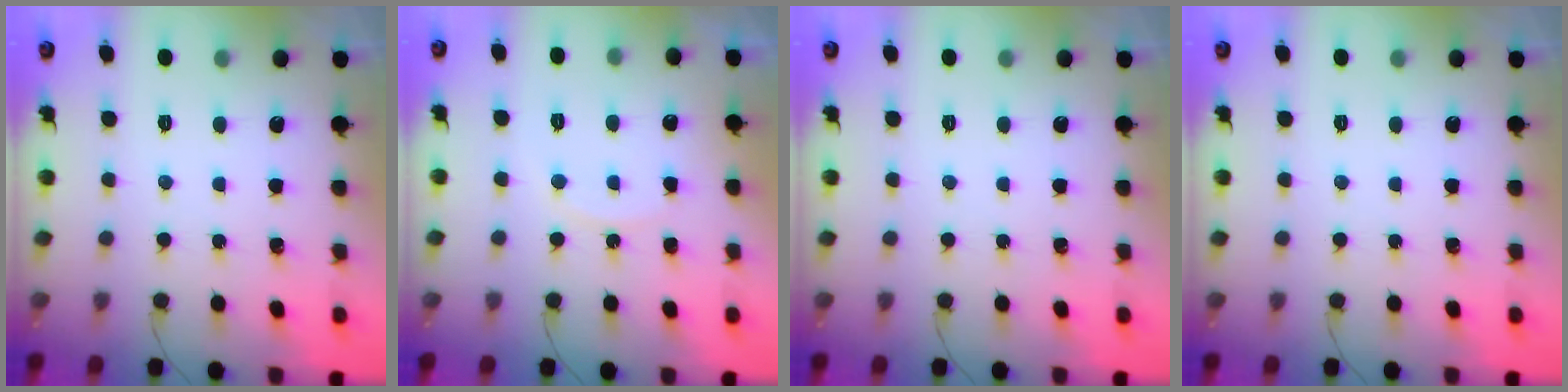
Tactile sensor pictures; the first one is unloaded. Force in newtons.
{"total": 3.9, "press": 3.9, "slide": 0.7}
{"total": 0.0}
{"total": 0.0}